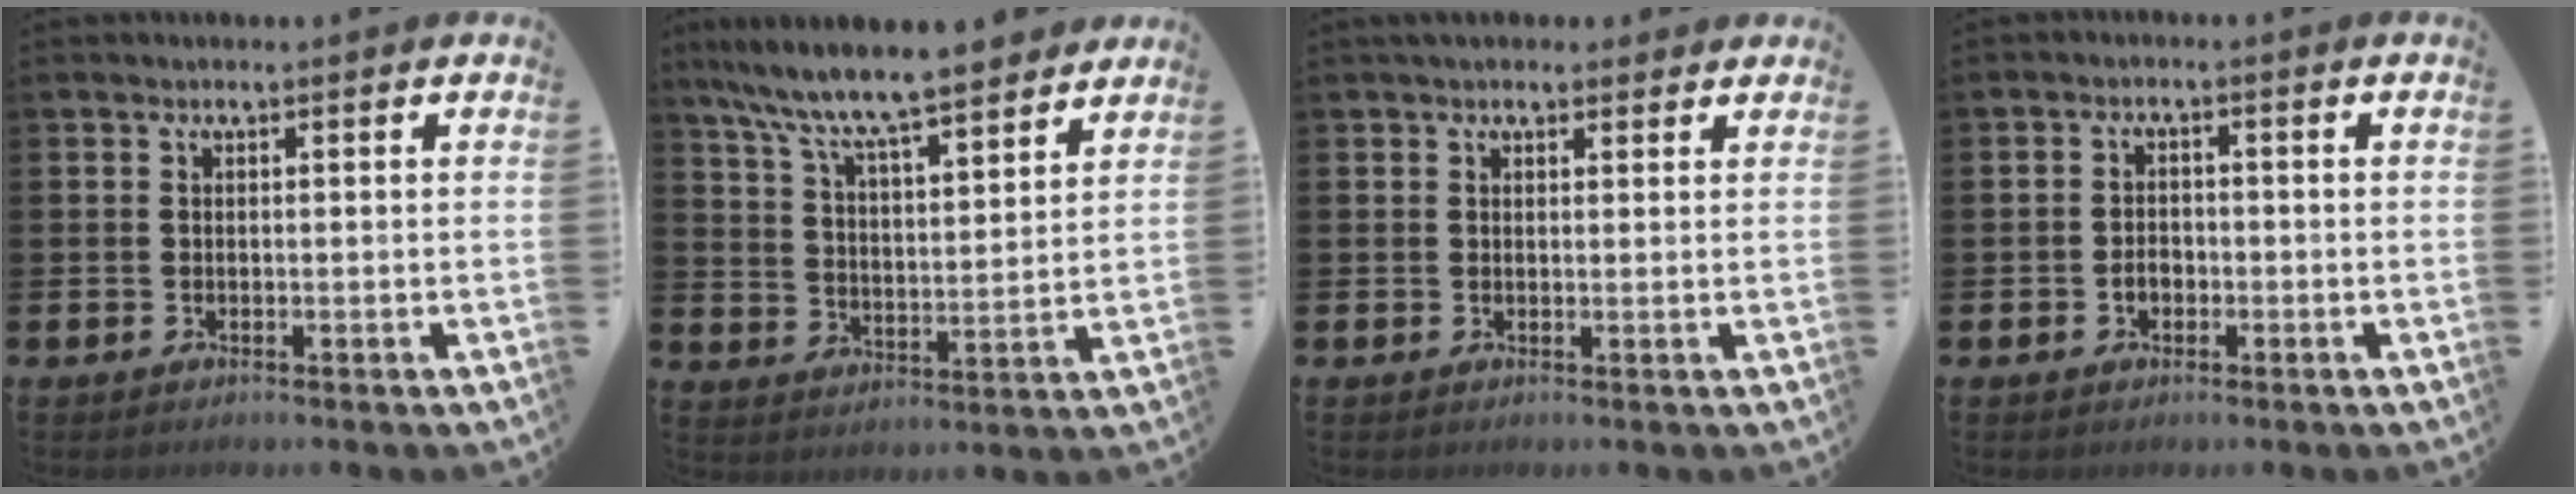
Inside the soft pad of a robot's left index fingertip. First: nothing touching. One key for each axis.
{"total": 8.8, "fx": 8.2, "fy": 0.8, "fz": 3.1, "tx": -0.093, "ty": -0.053, "tz": 0.143}
{"total": 2.1, "fx": 1.9, "fy": 0.9, "fz": 0.4, "tx": 0.002, "ty": -0.003, "tz": 0.031}
{"total": 1.9, "fx": -0.7, "fy": 1.5, "fz": 1.0, "tx": -0.009, "ty": -0.001, "tz": -0.018}